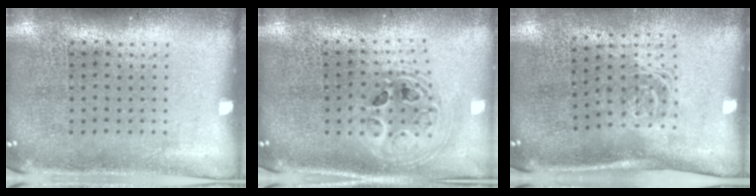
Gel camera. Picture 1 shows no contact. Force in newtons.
{"total": 2.1, "press": 1.7, "slide": 1.3}
{"total": 1.5, "press": 1.1, "slide": 1.0}